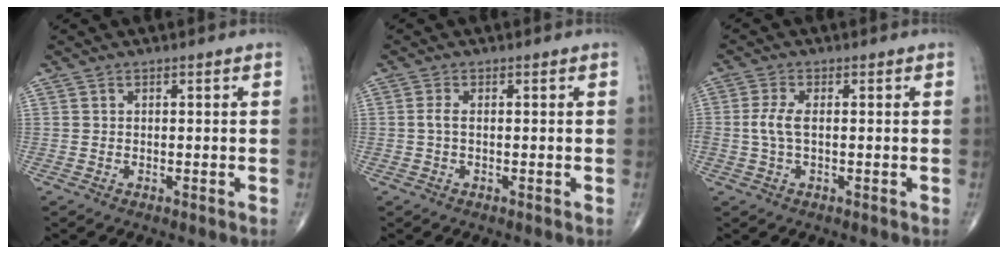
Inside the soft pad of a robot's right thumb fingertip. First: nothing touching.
{"total": 1.5, "force": [-0.1, 0.6, 1.3], "torque": [-0.031, -0.001, -0.002]}
{"total": 3.7, "force": [-0.2, 1.6, 3.4], "torque": [-0.091, 0.002, -0.007]}